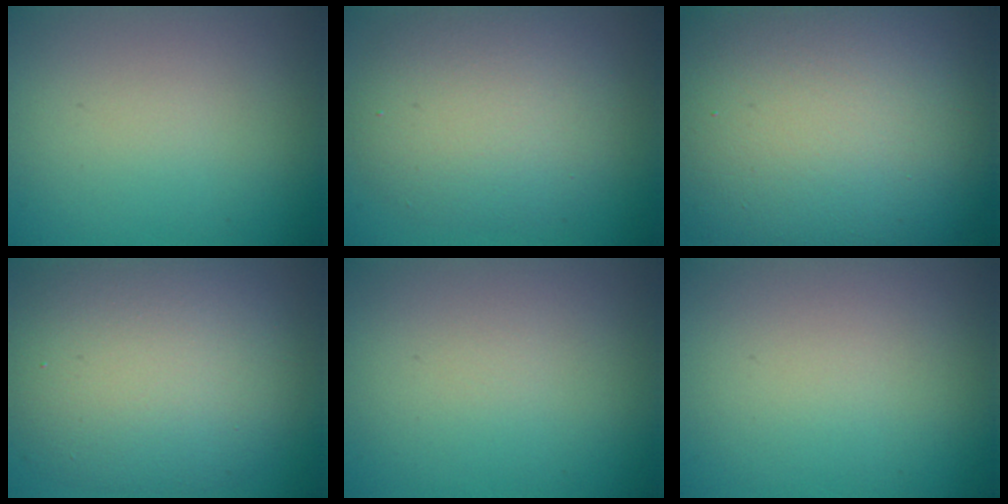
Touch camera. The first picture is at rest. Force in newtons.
{"total": 6.2, "press": 6.2, "slide": 0.6}
{"total": 20.1, "press": 20.1, "slide": 1.2}
{"total": 10.5, "press": 10.5, "slide": 0.6}
{"total": 0.0}
{"total": 0.0}